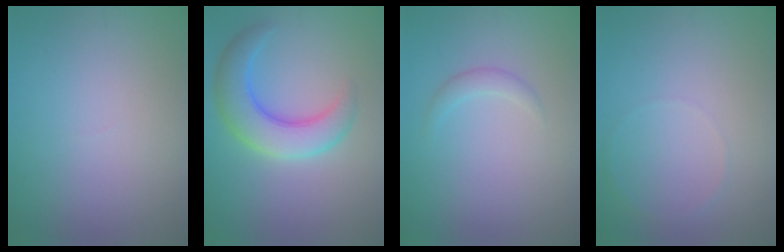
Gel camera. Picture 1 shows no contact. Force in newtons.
{"total": 6.1, "press": 6.1, "slide": 0.2}
{"total": 1.3, "press": 1.3, "slide": 0.0}
{"total": 0.6, "press": 0.6, "slide": 0.1}